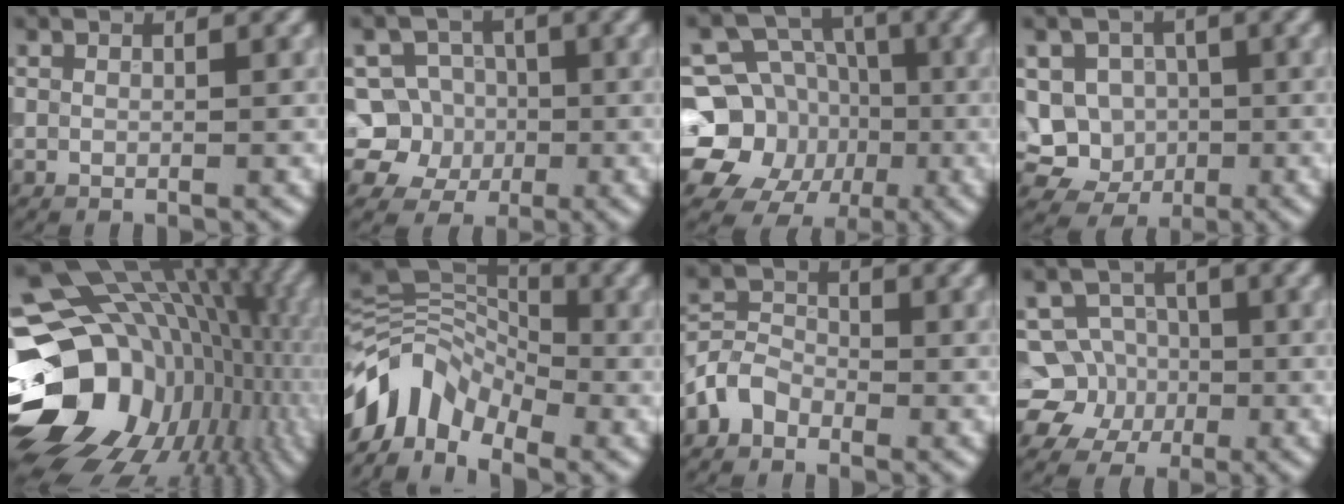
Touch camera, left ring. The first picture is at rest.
{"total": 6.6, "force": [-1.0, 6.2, 1.9], "torque": [-0.014, 0.026, -0.051]}
{"total": 12.1, "force": [-2.4, 10.9, 4.7], "torque": [-0.079, -0.015, -0.071]}
{"total": 7.8, "force": [-1.0, 7.3, 2.5], "torque": [-0.033, 0.021, -0.053]}
{"total": 20.5, "force": [-2.9, 15.7, 12.8], "torque": [-0.205, -0.012, -0.039]}
{"total": 7.6, "force": [-4.0, 4.9, 4.3], "torque": [-0.073, 0.010, -0.091]}
{"total": 2.9, "force": [-1.8, 2.0, 1.1], "torque": [-0.019, 0.011, -0.045]}
{"total": 7.7, "force": [-1.9, 7.2, 1.8], "torque": [-0.018, 0.017, -0.062]}